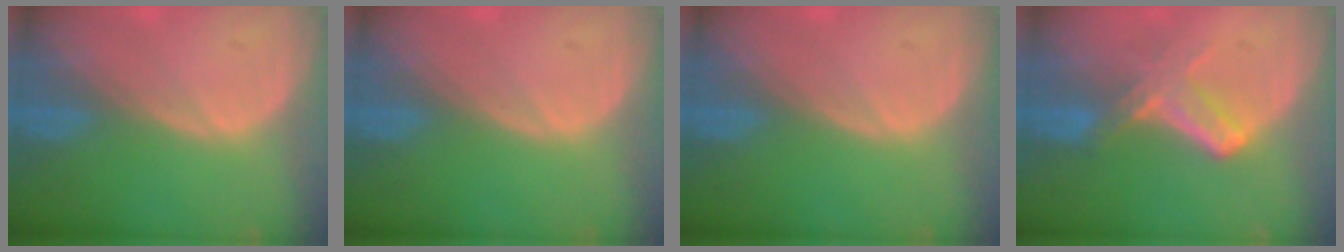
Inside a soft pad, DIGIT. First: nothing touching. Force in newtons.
{"total": 0.0}
{"total": 0.0}
{"total": 5.8, "press": 5.4, "slide": 2.1}